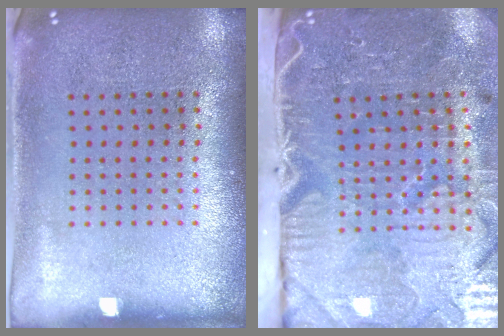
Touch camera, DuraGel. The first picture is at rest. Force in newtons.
{"total": 5.3, "press": 4.4, "slide": 3.1}